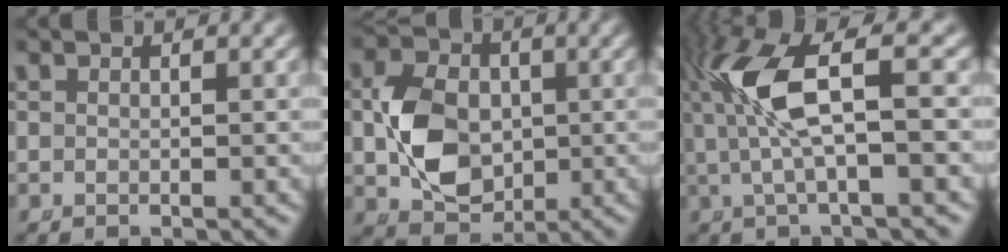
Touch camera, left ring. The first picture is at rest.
{"total": 6.6, "force": [-0.5, 4.9, 4.3], "torque": [-0.068, -0.013, -0.006]}
{"total": 6.8, "force": [1.0, 2.1, 6.4], "torque": [-0.132, 0.011, 0.018]}